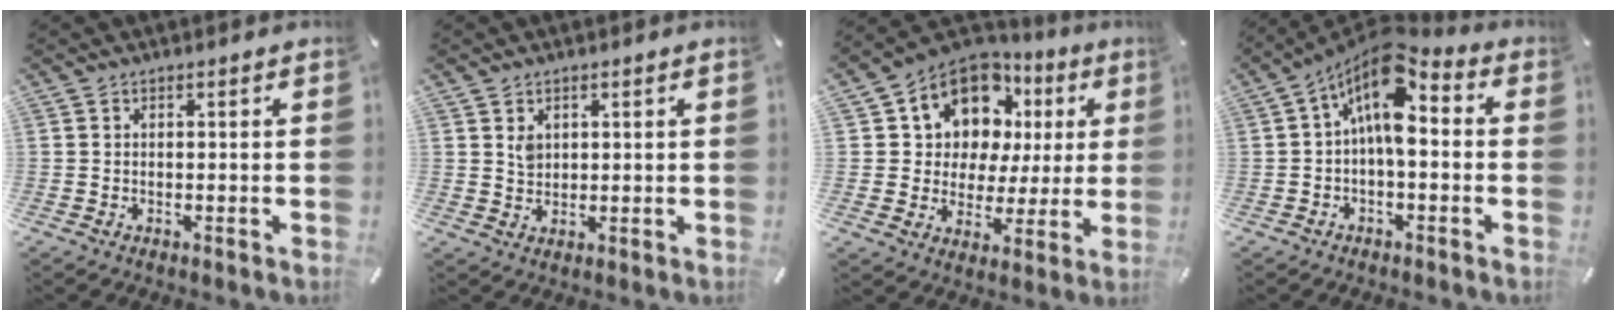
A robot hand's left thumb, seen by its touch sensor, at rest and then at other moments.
{"total": 2.5, "force": [1.3, 2.0, 0.8], "torque": [-0.002, -0.004, 0.022]}
{"total": 11.3, "force": [6.3, 8.9, 3.0], "torque": [-0.071, -0.052, 0.122]}
{"total": 11.3, "force": [2.9, 5.6, 9.4], "torque": [-0.173, -0.029, 0.046]}